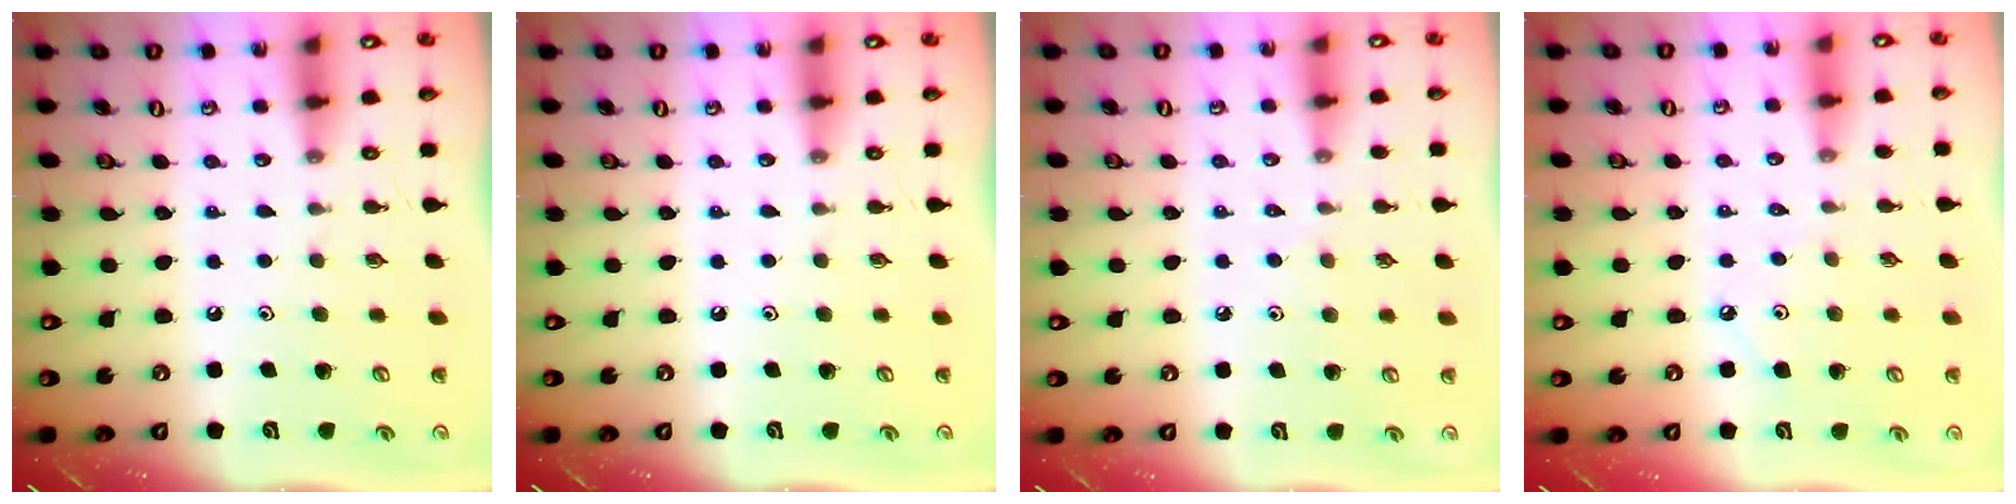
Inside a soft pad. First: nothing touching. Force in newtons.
{"total": 0.0}
{"total": 4.3, "press": 4.2, "slide": 0.7}
{"total": 2.8, "press": 2.7, "slide": 0.5}